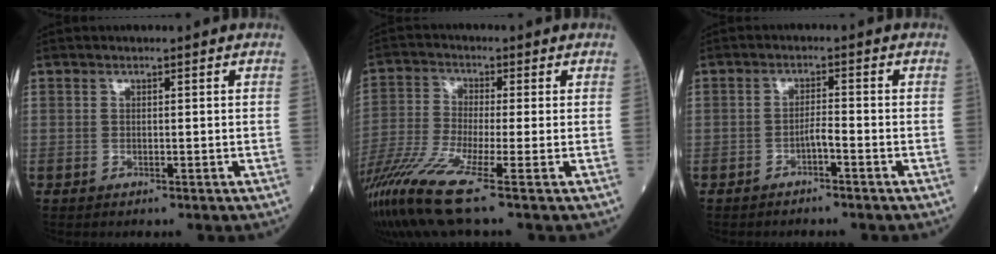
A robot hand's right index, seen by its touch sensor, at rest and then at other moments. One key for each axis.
{"total": 13.0, "fx": -8.2, "fy": -0.4, "fz": 10.0, "tx": -0.210, "ty": -0.040, "tz": -0.158}
{"total": 1.8, "fx": -1.2, "fy": 0.0, "fz": 1.4, "tx": -0.022, "ty": 0.002, "tz": -0.024}